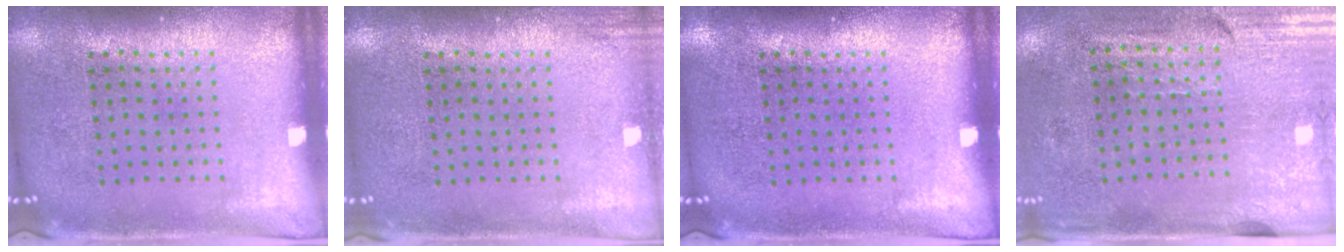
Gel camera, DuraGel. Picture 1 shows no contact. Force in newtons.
{"total": 1.2, "press": 1.2, "slide": 0.3}
{"total": 0.0}
{"total": 3.1, "press": 2.6, "slide": 1.6}